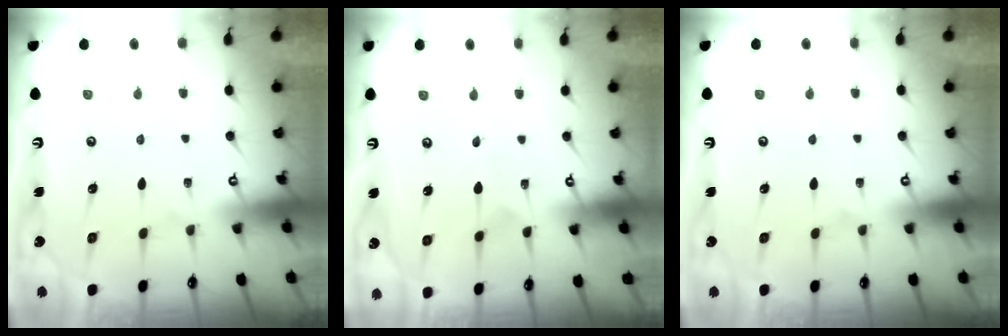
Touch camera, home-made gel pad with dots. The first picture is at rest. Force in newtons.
{"total": 2.5, "press": 2.5, "slide": 0.1}
{"total": 0.0}